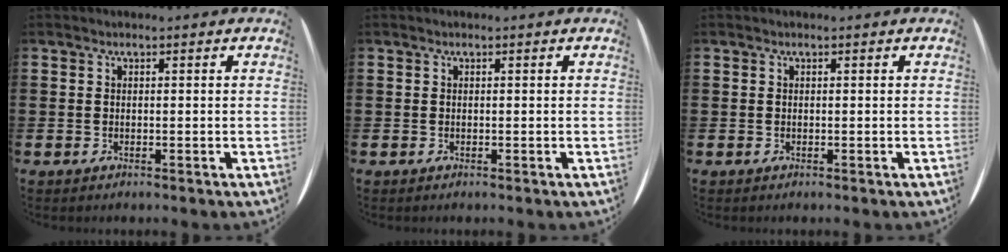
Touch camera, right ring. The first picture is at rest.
{"total": 0.0}
{"total": 0.0}